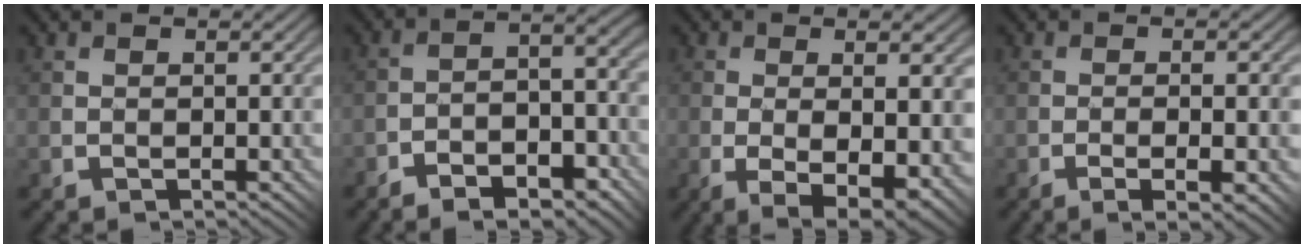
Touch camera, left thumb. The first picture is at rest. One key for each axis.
{"total": 8.2, "fx": -5.1, "fy": 3.0, "fz": 5.6, "tx": -0.084, "ty": 0.002, "tz": -0.087}
{"total": 9.2, "fx": -1.4, "fy": 3.2, "fz": 8.6, "tx": -0.111, "ty": -0.008, "tz": 0.005}
{"total": 4.8, "fx": -1.9, "fy": 0.6, "fz": 4.4, "tx": -0.062, "ty": 0.005, "tz": -0.016}